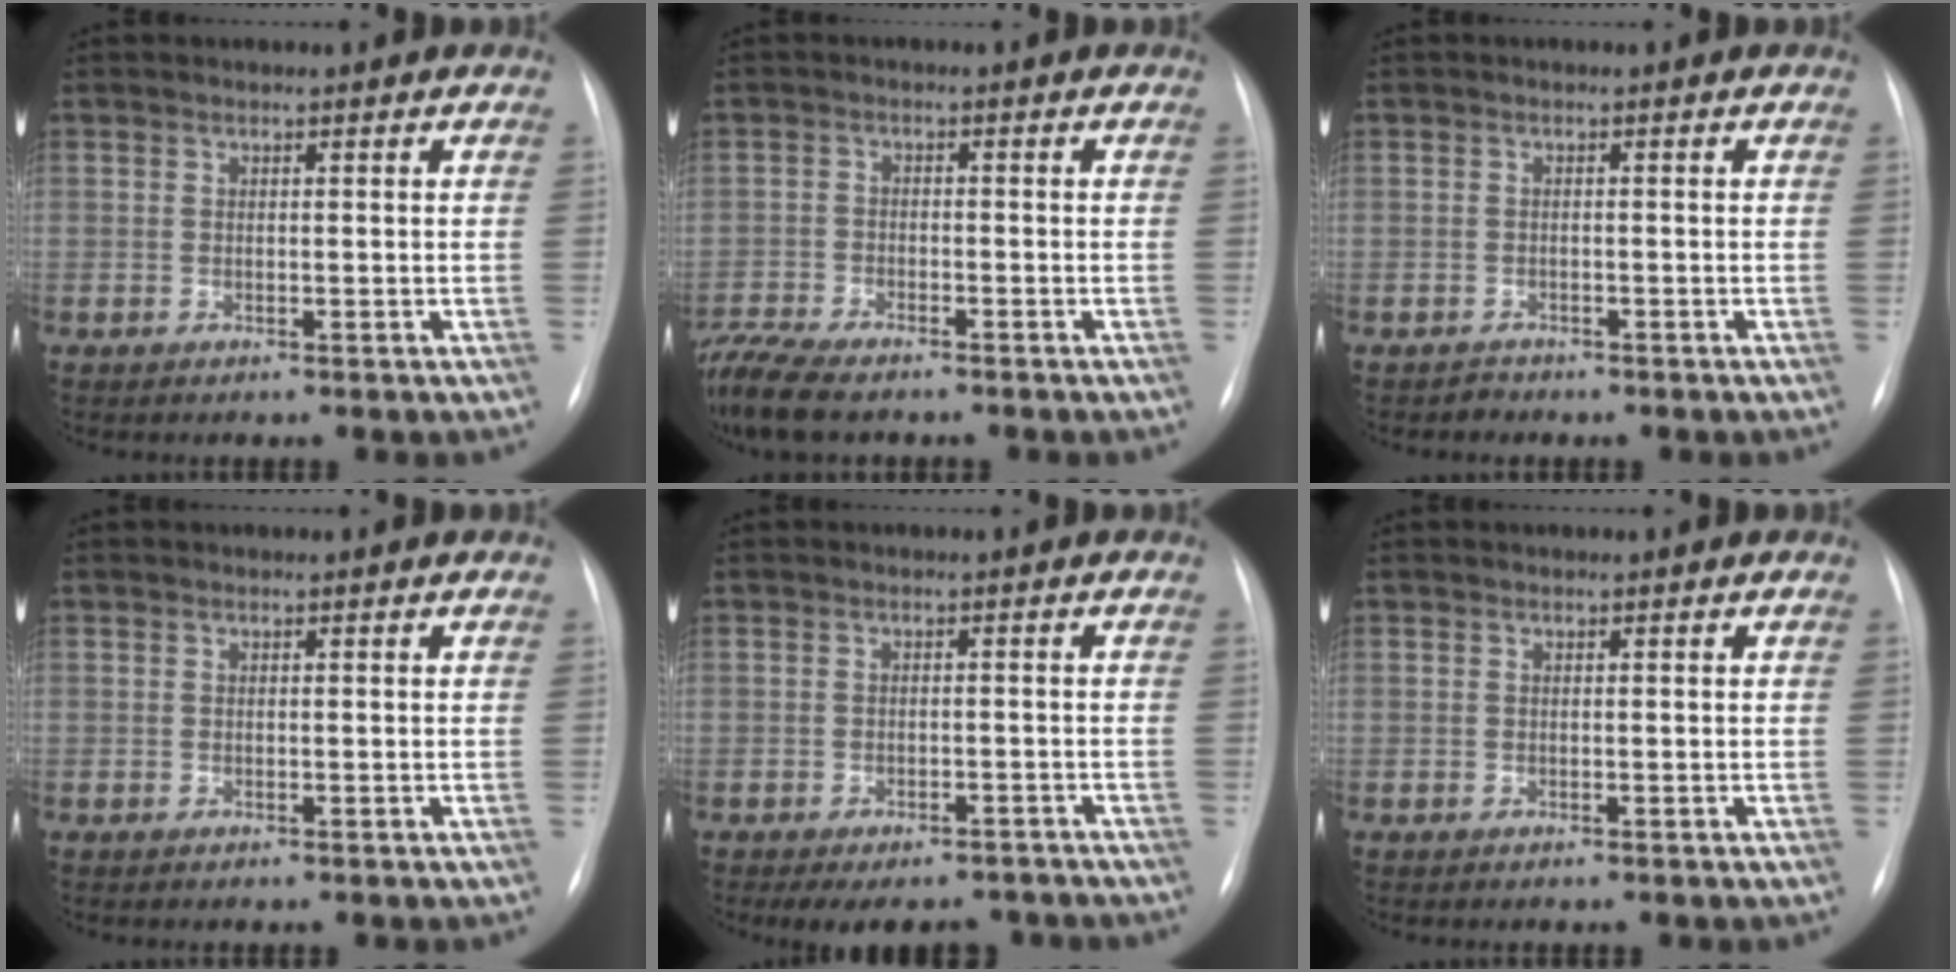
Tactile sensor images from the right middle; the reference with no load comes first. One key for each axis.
{"total": 9.9, "fx": -8.0, "fy": 2.7, "fz": 5.1, "tx": -0.113, "ty": -0.015, "tz": -0.140}
{"total": 1.0, "fx": -0.8, "fy": 0.4, "fz": -0.3, "tx": 0.003, "ty": 0.000, "tz": -0.017}
{"total": 0.0}
{"total": 8.3, "fx": -6.8, "fy": 3.8, "fz": 2.8, "tx": -0.029, "ty": 0.008, "tz": -0.081}
{"total": 0.0}